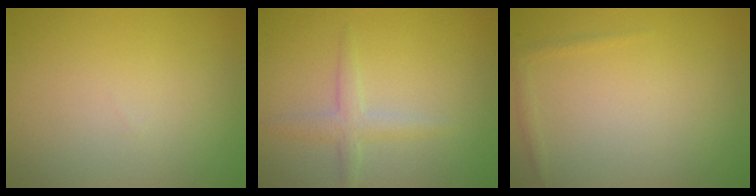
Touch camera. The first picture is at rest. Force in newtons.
{"total": 1.9, "press": 1.9, "slide": 0.1}
{"total": 0.6, "press": 0.6, "slide": 0.1}